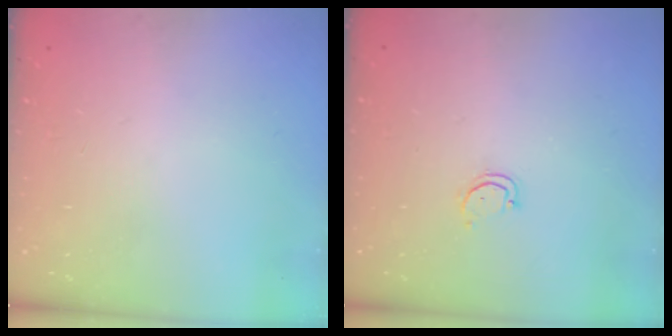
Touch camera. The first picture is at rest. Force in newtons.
{"total": 2.6, "press": 2.6, "slide": 0.2}